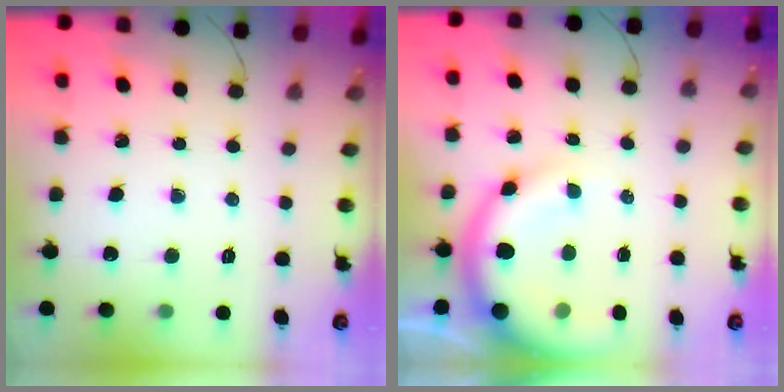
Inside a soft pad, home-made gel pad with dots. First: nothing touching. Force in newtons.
{"total": 13.0, "press": 12.7, "slide": 2.8}